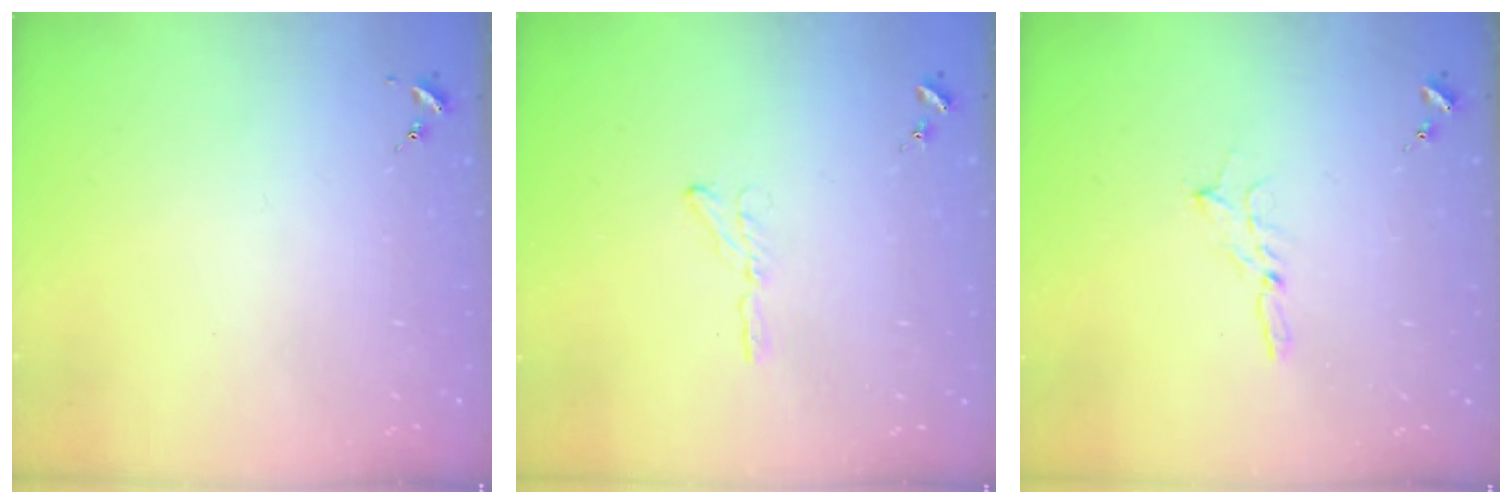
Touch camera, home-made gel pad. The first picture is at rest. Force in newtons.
{"total": 4.1, "press": 4.1, "slide": 0.5}
{"total": 1.6, "press": 1.6, "slide": 0.1}